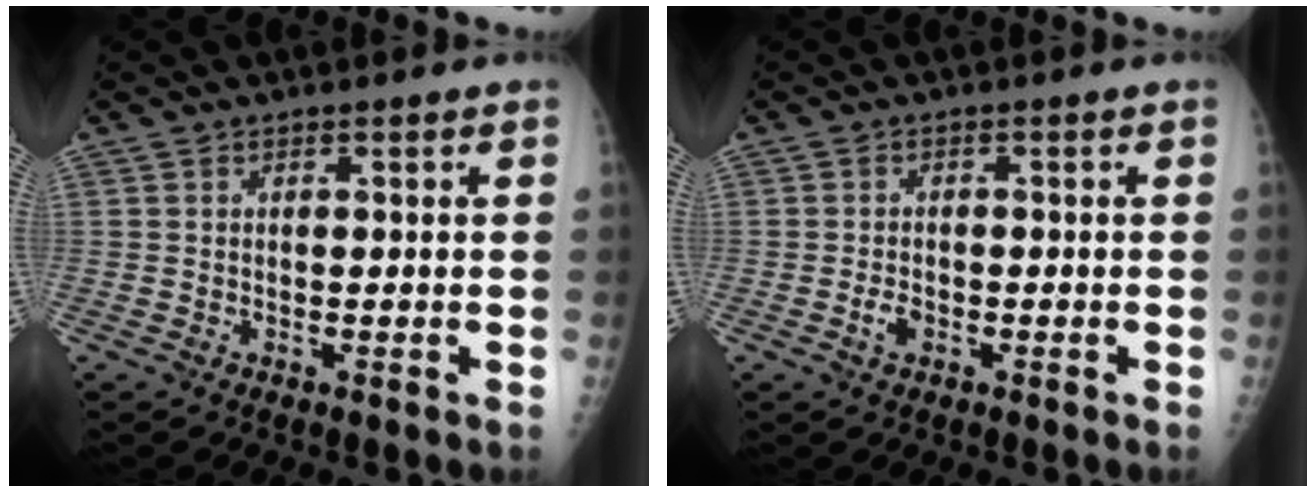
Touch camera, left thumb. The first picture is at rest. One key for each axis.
{"total": 2.0, "fx": -0.8, "fy": 1.3, "fz": 1.3, "tx": -0.022, "ty": 0.005, "tz": -0.015}